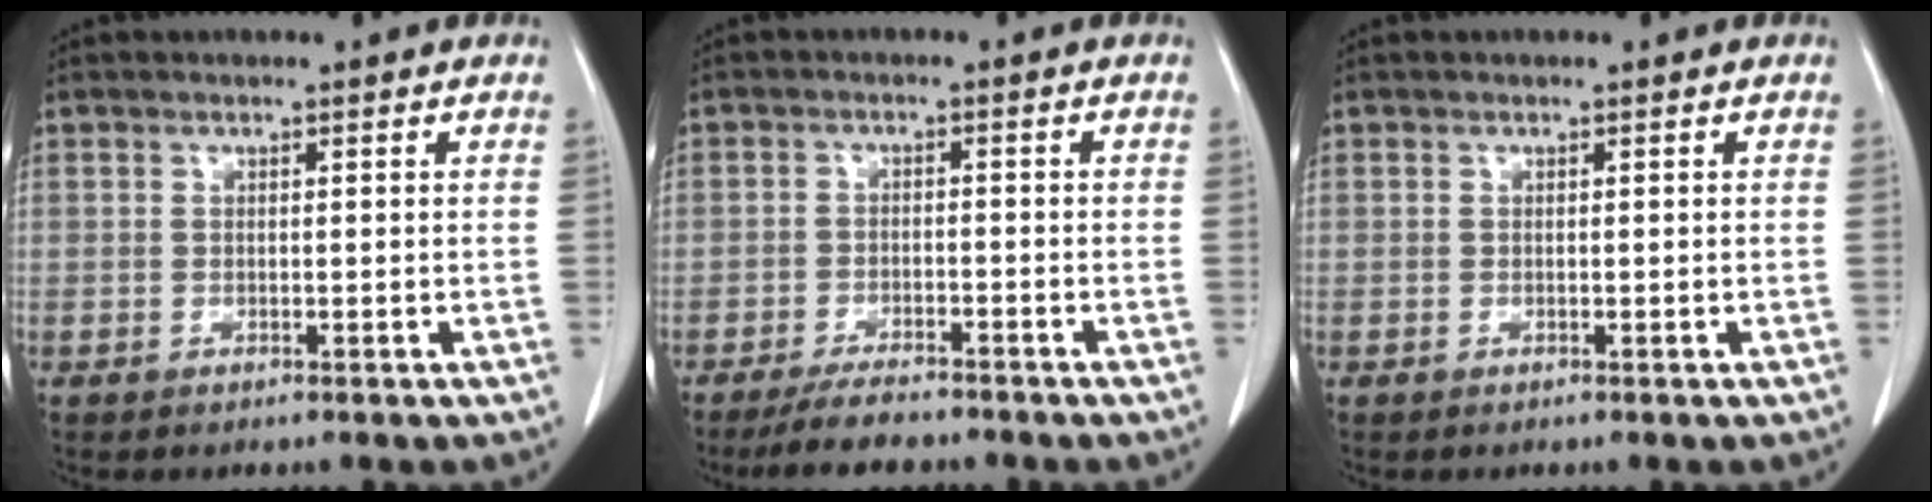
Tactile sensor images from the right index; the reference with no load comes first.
{"total": 5.1, "force": [-4.6, 1.2, 1.9], "torque": [-0.033, -0.010, -0.078]}
{"total": 0.0}